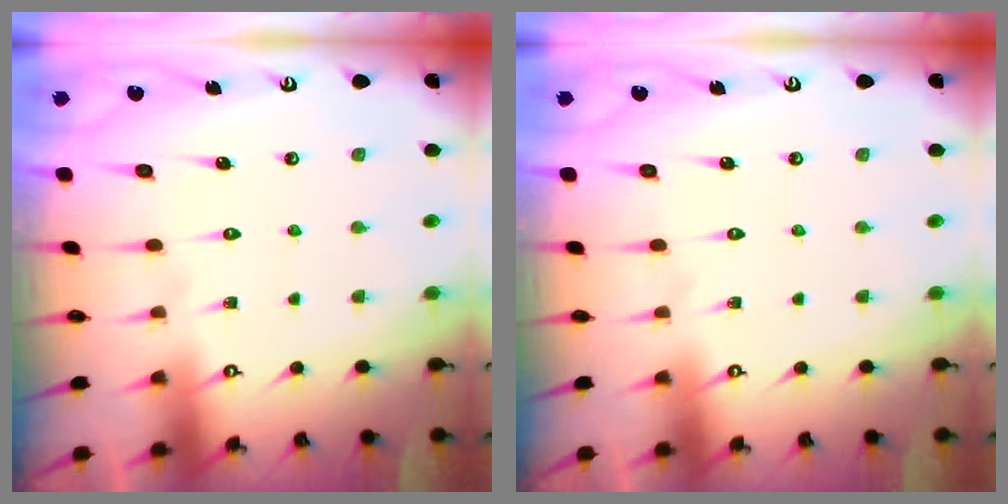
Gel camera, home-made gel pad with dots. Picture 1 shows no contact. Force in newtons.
{"total": 0.0}